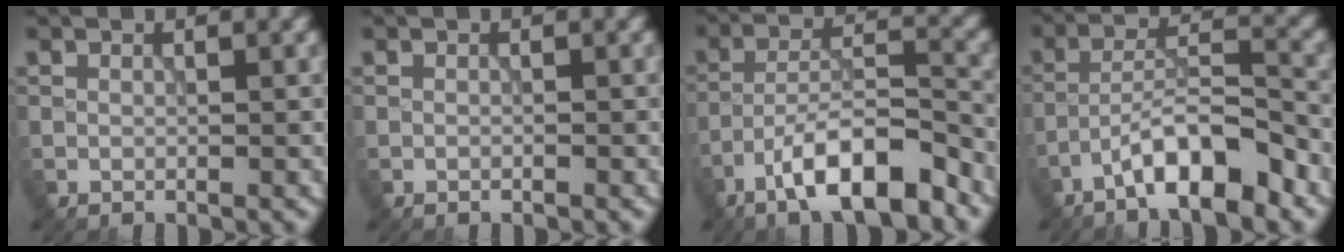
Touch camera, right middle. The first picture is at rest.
{"total": 0.0}
{"total": 9.2, "force": [-6.0, 2.5, 6.5], "torque": [-0.102, 0.011, -0.107]}
{"total": 6.7, "force": [-4.5, 1.4, 4.8], "torque": [-0.077, 0.015, -0.079]}